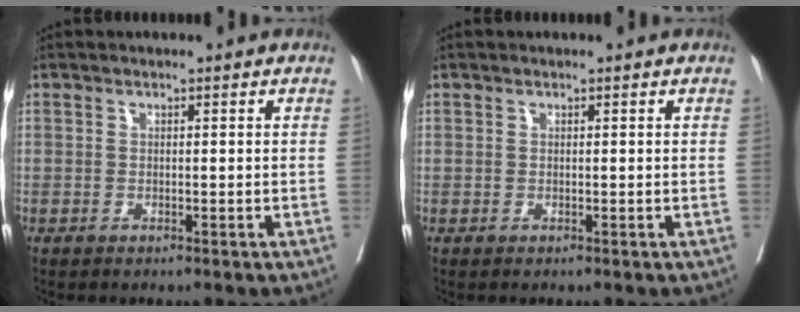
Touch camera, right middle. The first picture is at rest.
{"total": 0.0}